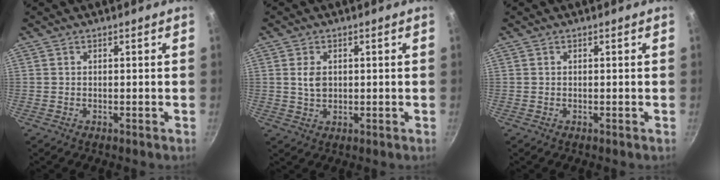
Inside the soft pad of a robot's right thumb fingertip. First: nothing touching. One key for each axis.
{"total": 3.7, "fx": 0.6, "fy": 2.6, "fz": 2.5, "tx": -0.039, "ty": -0.005, "tz": 0.013}
{"total": 0.0}